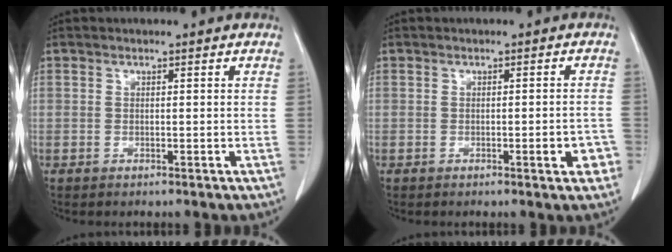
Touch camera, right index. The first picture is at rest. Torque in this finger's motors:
{"motor_torque": [0.07, -0.06, 0.00, 0.03]}